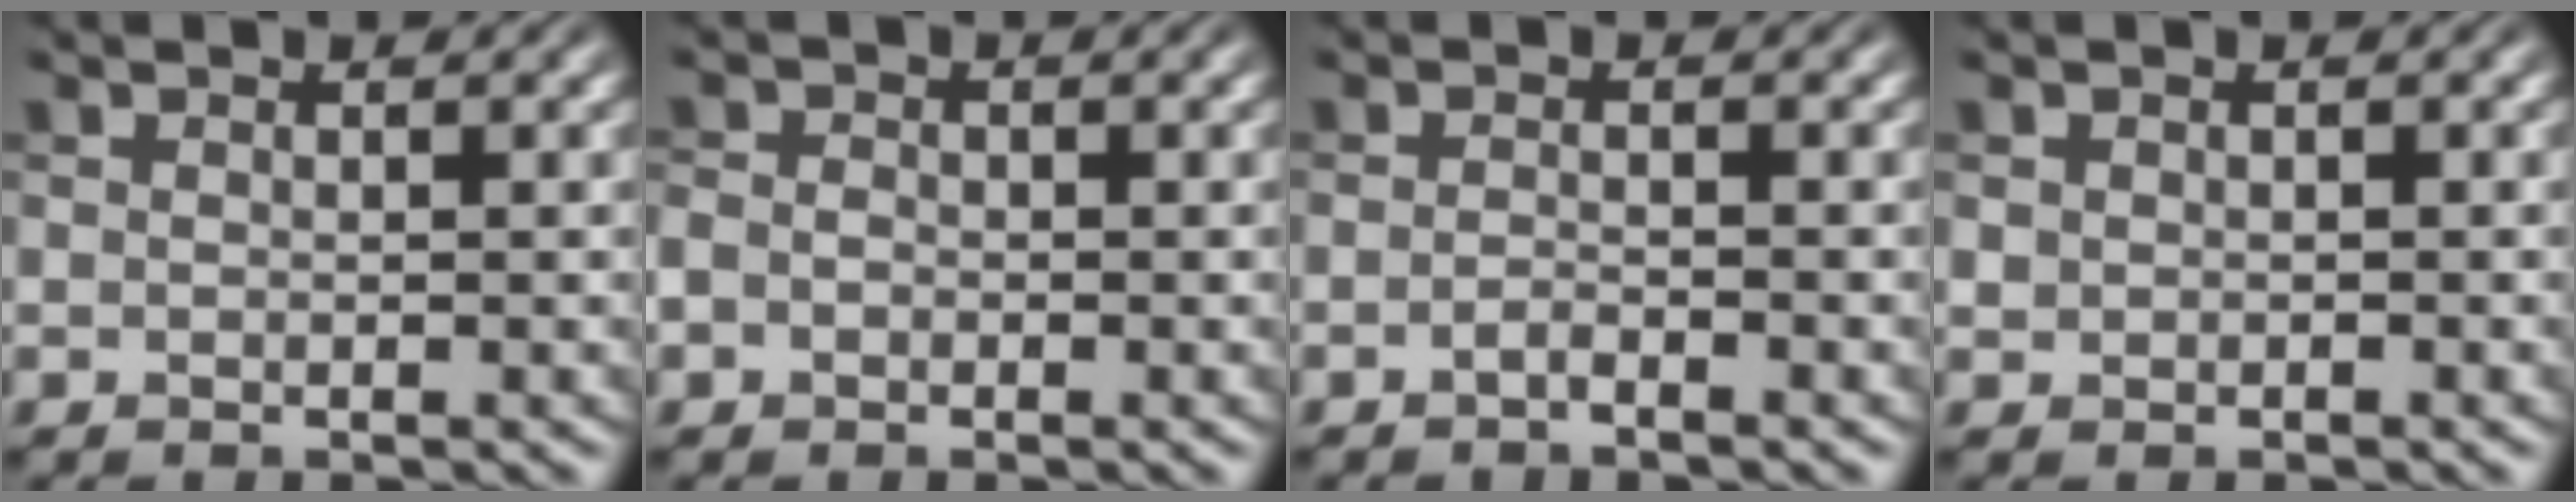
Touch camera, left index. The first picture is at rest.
{"total": 1.8, "force": [-0.5, 1.6, 0.8], "torque": [-0.007, 0.001, -0.016]}
{"total": 0.9, "force": [-0.7, 0.2, 0.5], "torque": [-0.010, 0.003, -0.015]}
{"total": 0.6, "force": [0.1, 0.6, 0.0], "torque": [0.004, -0.003, 0.000]}